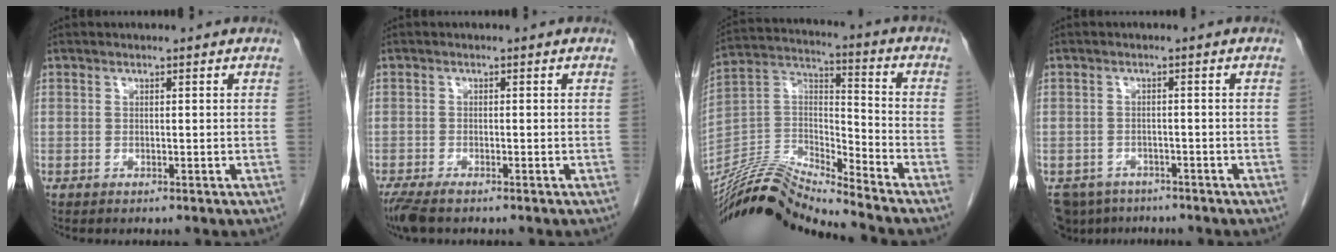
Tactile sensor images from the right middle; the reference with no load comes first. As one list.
[{"total": 3.7, "force": [-2.9, 0.9, 2.2], "torque": [-0.045, -0.012, -0.050]}, {"total": 16.0, "force": [-15.4, -1.5, 4.1], "torque": [-0.077, 0.032, -0.289]}, {"total": 6.3, "force": [-5.1, 3.5, 0.8], "torque": [-0.012, -0.005, -0.076]}]